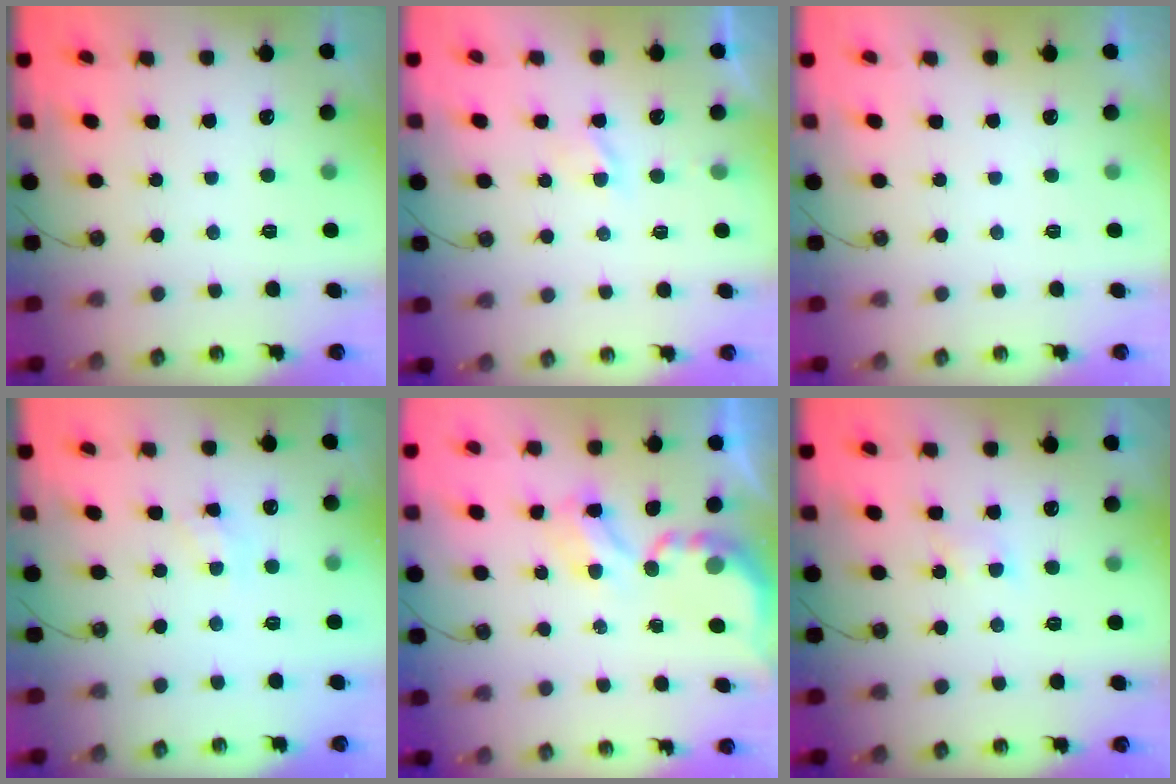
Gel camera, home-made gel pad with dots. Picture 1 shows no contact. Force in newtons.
{"total": 1.9, "press": 1.9, "slide": 0.4}
{"total": 0.0}
{"total": 3.3, "press": 3.2, "slide": 0.5}
{"total": 3.7, "press": 3.7, "slide": 0.2}
{"total": 4.1, "press": 4.0, "slide": 0.6}